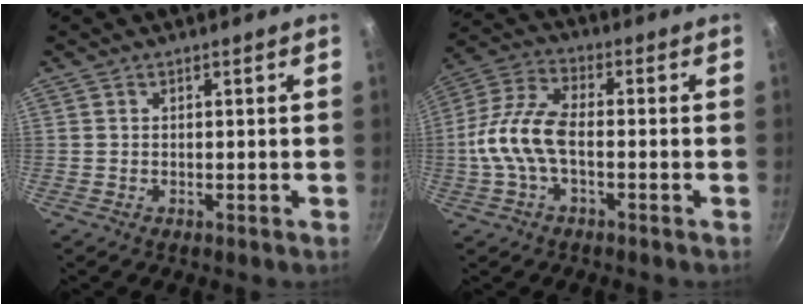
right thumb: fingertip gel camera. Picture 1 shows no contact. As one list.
[{"total": 10.8, "force": [-2.0, 5.1, 9.2], "torque": [-0.192, 0.030, -0.056]}]